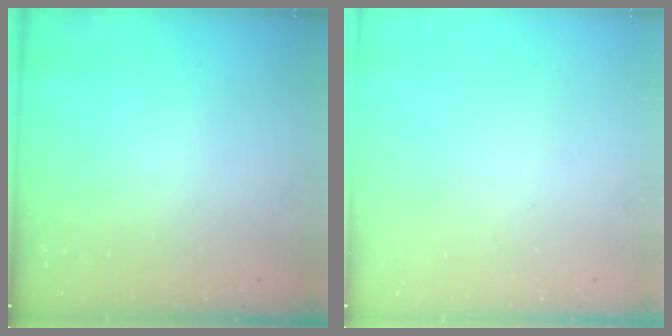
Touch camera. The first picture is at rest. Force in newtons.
{"total": 0.0}